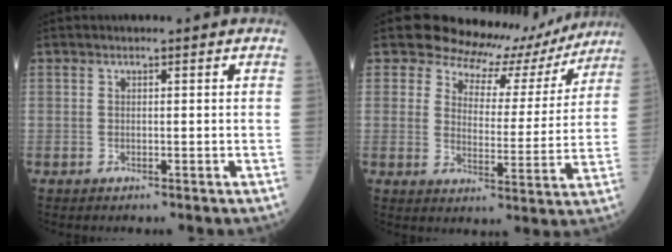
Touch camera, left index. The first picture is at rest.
{"total": 12.1, "force": [11.1, 4.6, 1.2], "torque": [-0.003, -0.018, 0.128]}